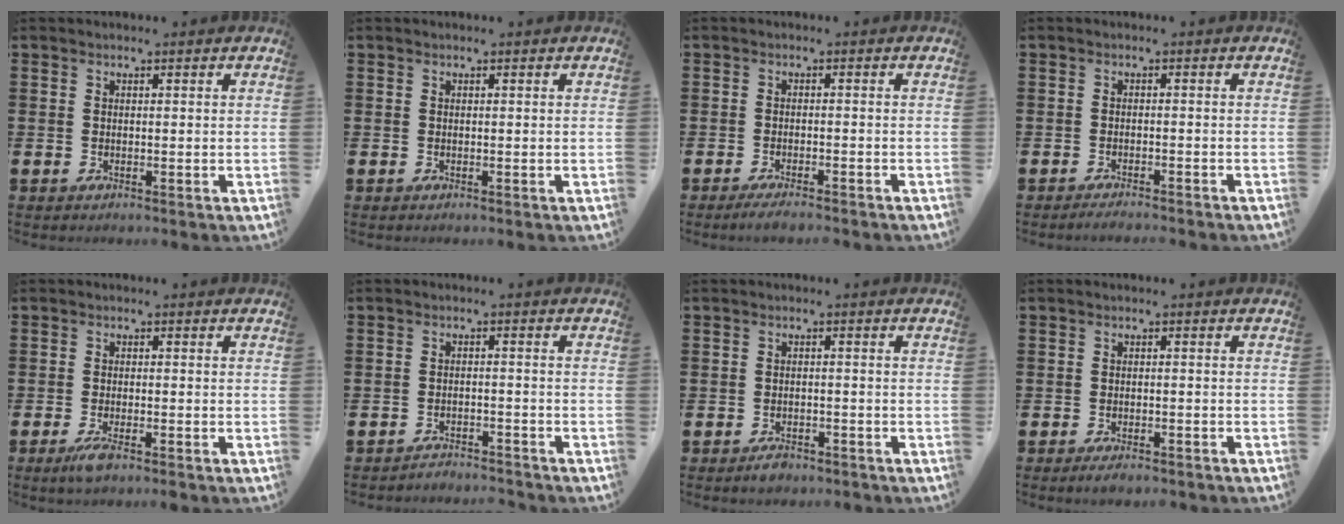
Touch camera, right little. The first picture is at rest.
{"total": 0.0}
{"total": 1.6, "force": [-1.4, 0.0, 0.8], "torque": [-0.013, 0.001, -0.026]}
{"total": 1.3, "force": [-1.2, -0.1, 0.3], "torque": [-0.007, -0.001, -0.024]}
{"total": 2.3, "force": [-1.1, 0.4, 2.0], "torque": [-0.032, -0.001, -0.021]}
{"total": 2.0, "force": [-2.0, 0.0, -0.2], "torque": [-0.003, 0.005, -0.045]}
{"total": 1.4, "force": [-1.1, 0.7, 0.4], "torque": [-0.003, -0.001, -0.027]}
{"total": 1.4, "force": [-1.1, 0.3, 0.7], "torque": [-0.006, -0.003, -0.024]}